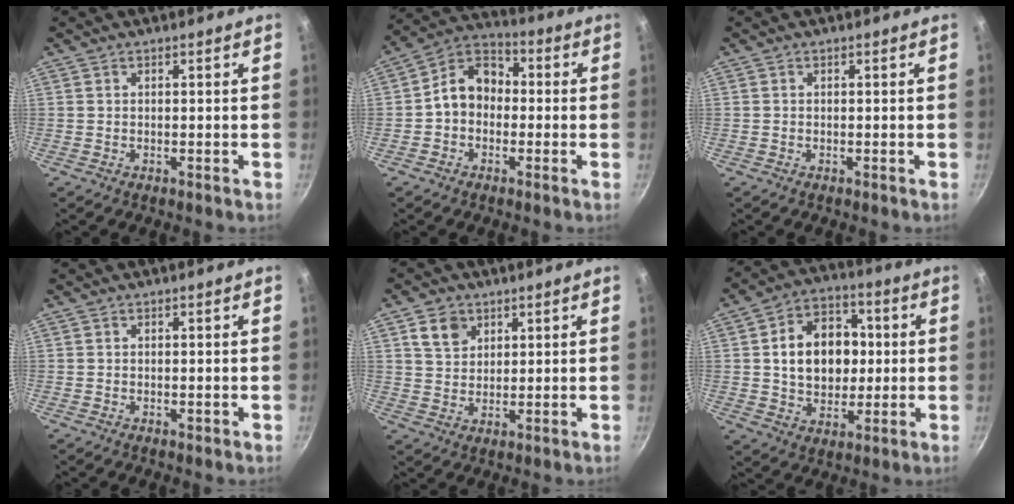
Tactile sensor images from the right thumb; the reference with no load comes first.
{"total": 9.2, "force": [-0.8, 7.3, 5.5], "torque": [-0.058, 0.036, -0.036]}
{"total": 0.0}
{"total": 0.0}
{"total": 5.7, "force": [2.7, 4.3, 2.5], "torque": [-0.022, -0.004, 0.052]}
{"total": 14.9, "force": [1.4, 11.2, 9.7], "torque": [-0.115, 0.018, 0.021]}